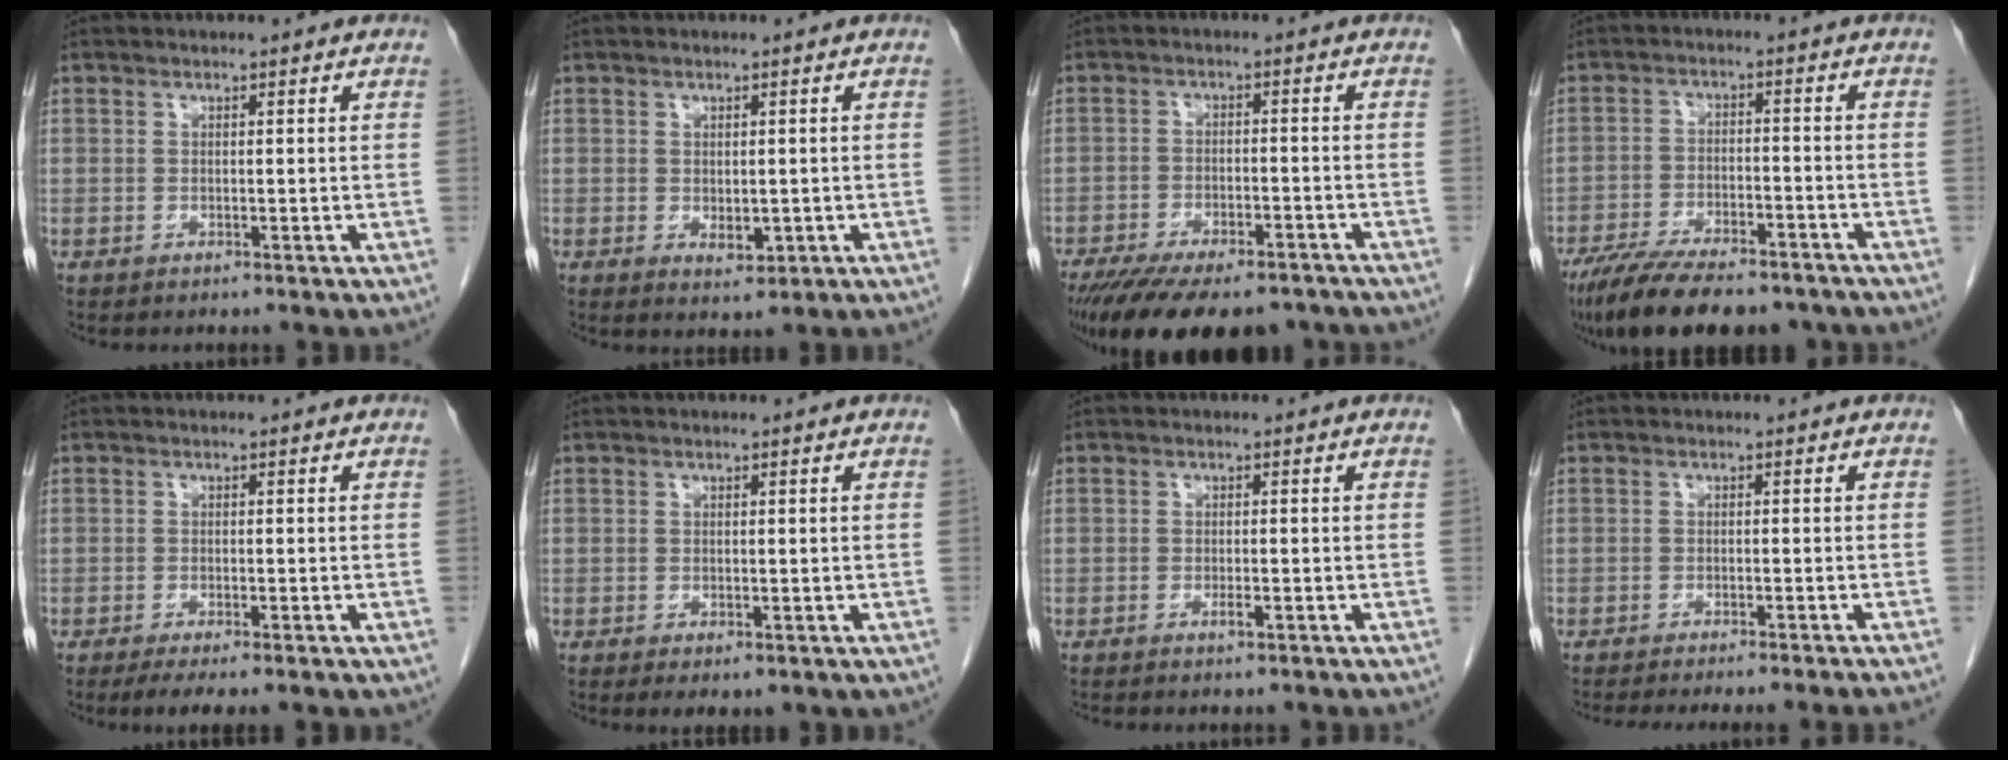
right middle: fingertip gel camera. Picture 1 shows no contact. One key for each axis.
{"total": 2.4, "fx": -0.4, "fy": 1.2, "fz": 2.0, "tx": -0.032, "ty": -0.006, "tz": 0.001}
{"total": 18.2, "fx": -14.3, "fy": 6.4, "fz": 9.3, "tx": -0.183, "ty": -0.023, "tz": -0.200}
{"total": 16.3, "fx": -13.2, "fy": 4.6, "fz": 8.5, "tx": -0.152, "ty": -0.015, "tz": -0.203}
{"total": 5.1, "fx": -3.4, "fy": 1.2, "fz": 3.6, "tx": -0.051, "ty": -0.013, "tz": -0.047}
{"total": 2.5, "fx": -1.1, "fy": 1.4, "fz": 1.8, "tx": -0.028, "ty": -0.006, "tz": -0.006}
{"total": 1.1, "fx": -0.7, "fy": 0.1, "fz": 0.8, "tx": -0.020, "ty": -0.002, "tz": -0.012}
{"total": 10.4, "fx": -9.3, "fy": -0.6, "fz": 4.7, "tx": -0.035, "ty": -0.027, "tz": -0.120}